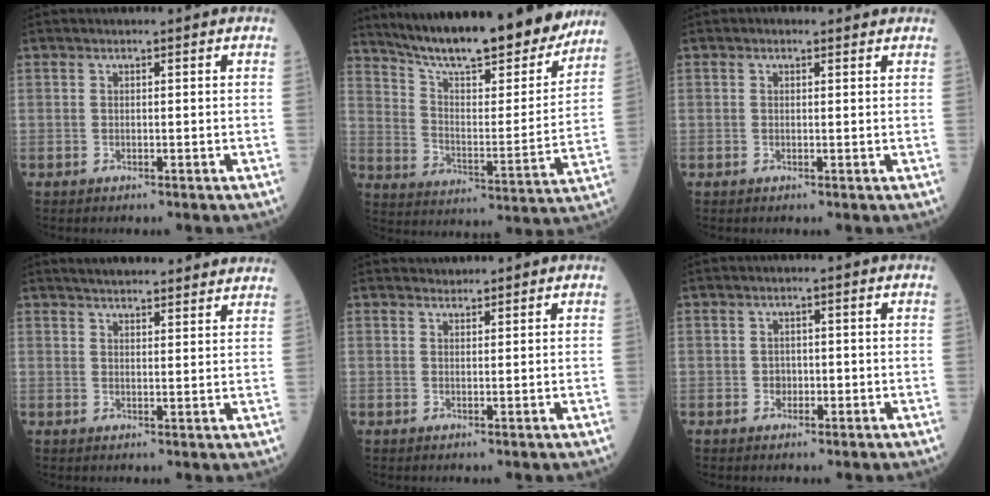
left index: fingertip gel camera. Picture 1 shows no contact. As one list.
[{"total": 23.4, "force": [20.4, 3.6, 11.0], "torque": [-0.176, -0.036, 0.289]}, {"total": 0.6, "force": [0.4, 0.5, 0.1], "torque": [-0.005, -0.003, -0.003]}, {"total": 14.9, "force": [13.8, 2.1, 5.3], "torque": [-0.065, 0.021, 0.169]}, {"total": 1.2, "force": [1.1, 0.2, -0.4], "torque": [0.000, 0.008, 0.023]}, {"total": 1.4, "force": [-0.9, 1.0, 0.3], "torque": [-0.004, -0.003, -0.014]}]